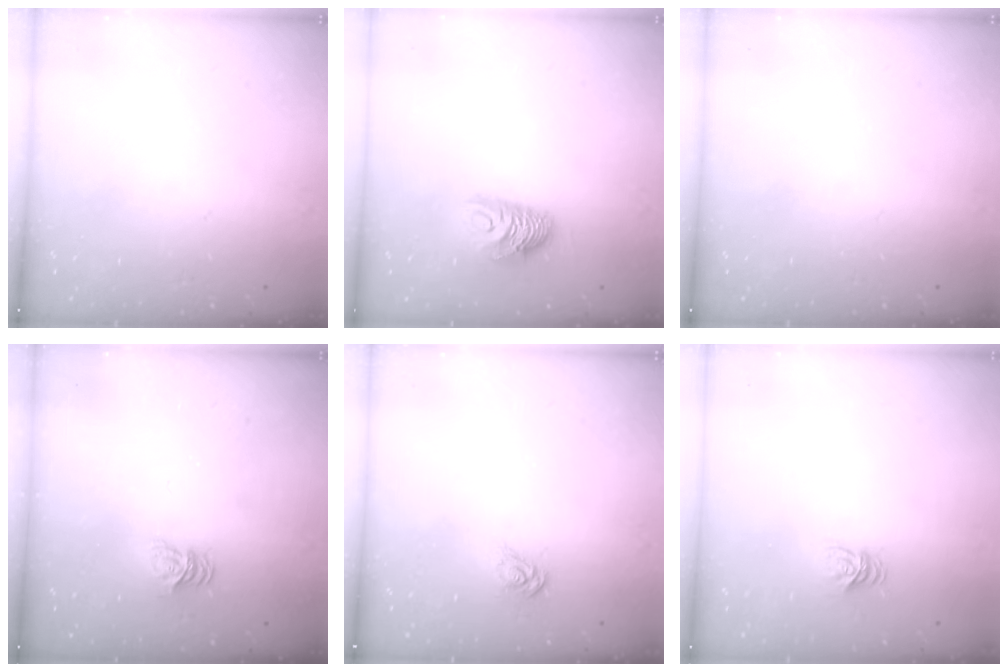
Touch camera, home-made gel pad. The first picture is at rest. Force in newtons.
{"total": 9.4, "press": 9.3, "slide": 0.6}
{"total": 0.0}
{"total": 6.2, "press": 6.2, "slide": 0.7}
{"total": 5.0, "press": 5.0, "slide": 0.5}
{"total": 5.5, "press": 5.4, "slide": 0.6}